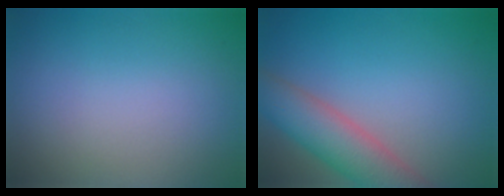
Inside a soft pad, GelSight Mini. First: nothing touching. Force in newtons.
{"total": 5.5, "press": 5.5, "slide": 0.6}